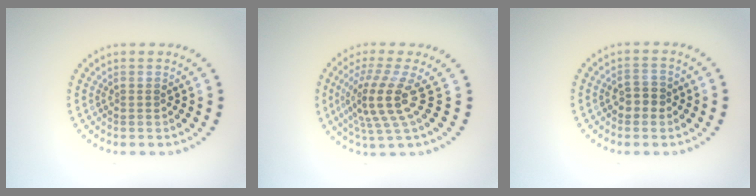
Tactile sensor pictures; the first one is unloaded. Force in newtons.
{"total": 4.6, "press": 3.3, "slide": 3.3}
{"total": 1.9, "press": 1.8, "slide": 0.5}